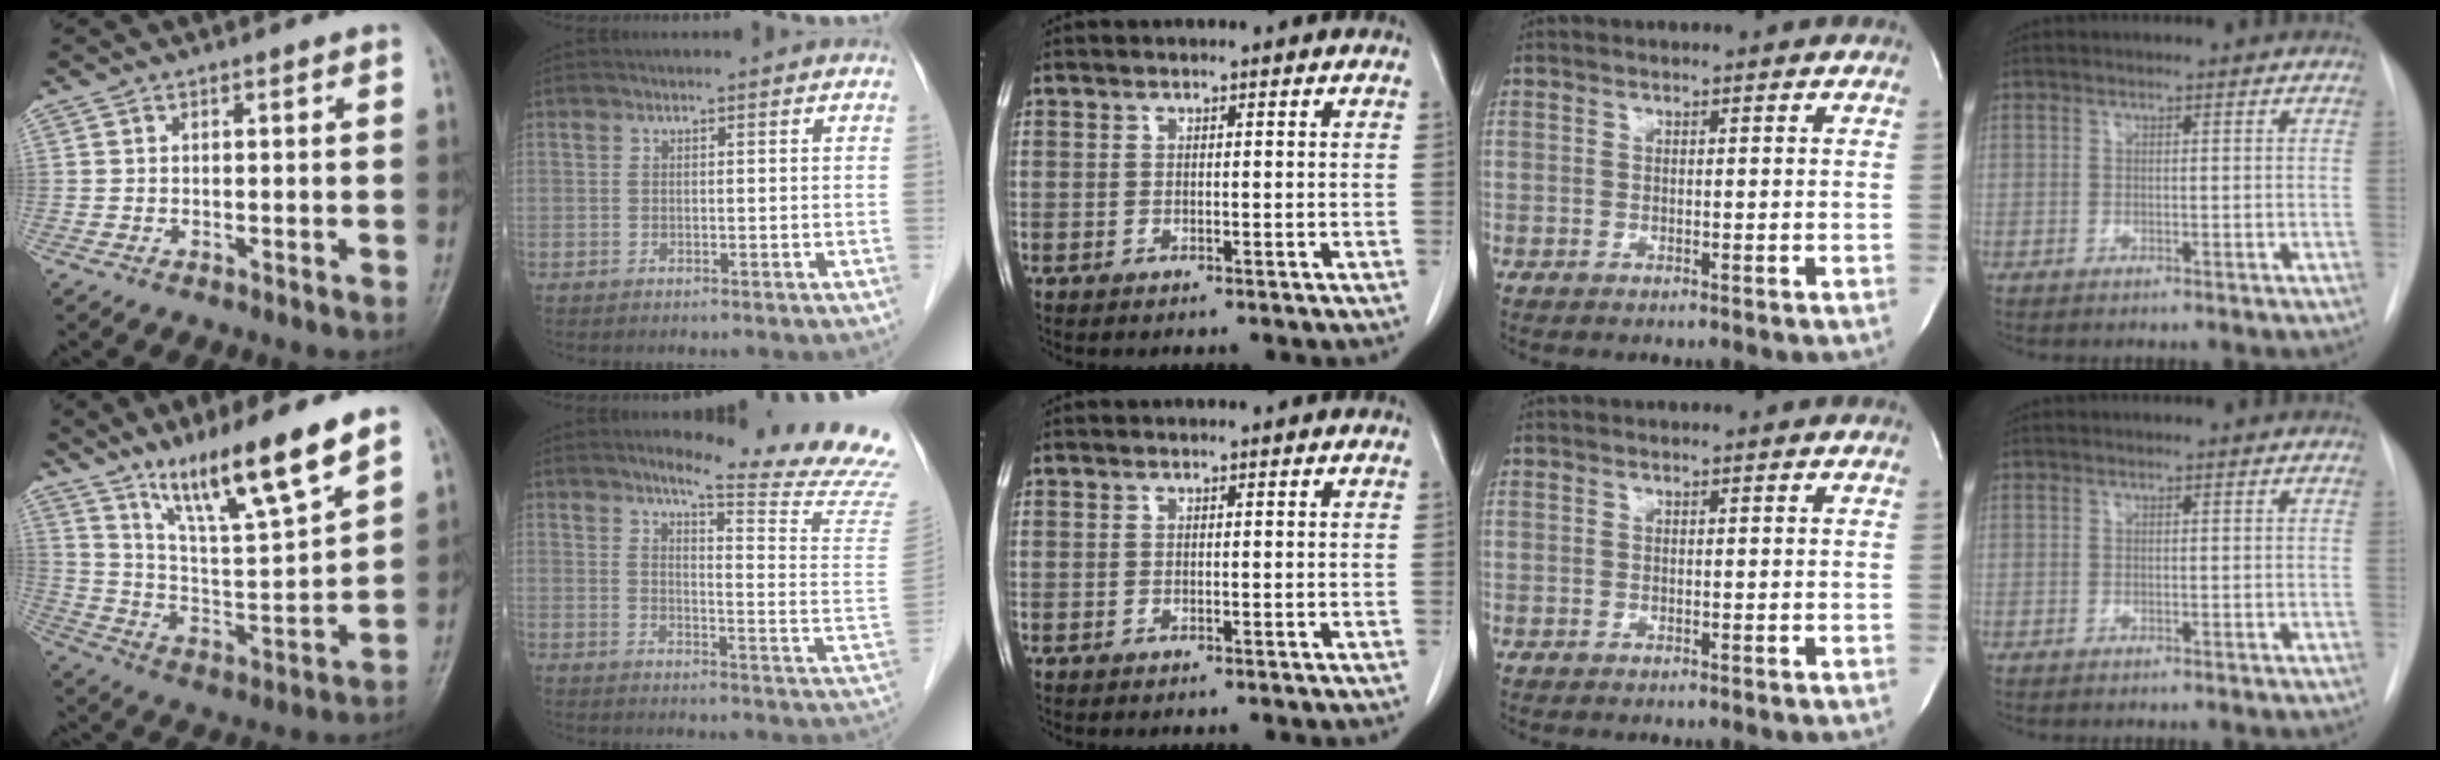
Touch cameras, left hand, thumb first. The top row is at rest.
{"thumb": {"total": 17.5, "force": [12.3, 2.2, 12.3], "torque": [-0.193, -0.067, 0.223]}, "index": {"total": 17.3, "force": [15.9, -1.8, 6.5], "torque": [-0.099, -0.123, 0.181]}}